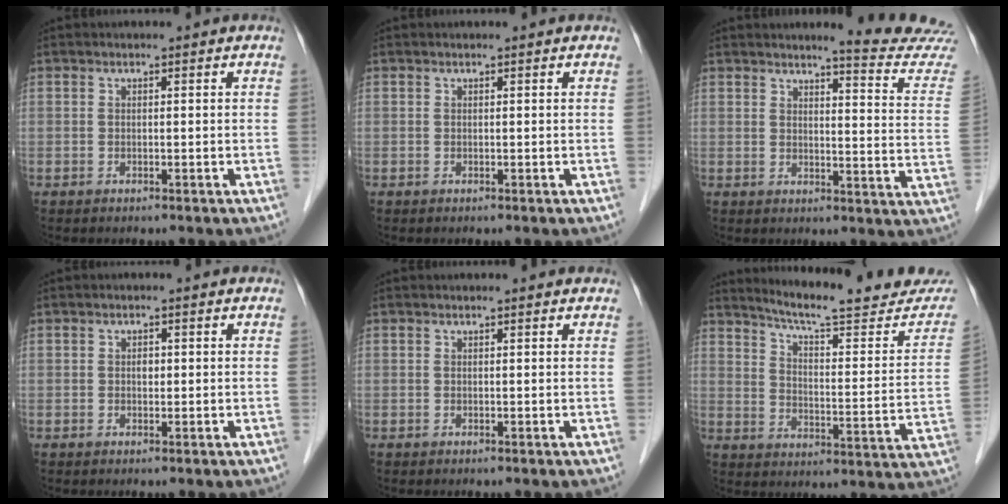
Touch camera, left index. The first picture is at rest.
{"total": 0.0}
{"total": 12.5, "force": [12.2, -1.4, 2.3], "torque": [-0.021, -0.110, 0.120]}
{"total": 1.0, "force": [0.0, 0.7, 0.7], "torque": [-0.011, -0.001, -0.003]}
{"total": 1.0, "force": [1.0, 0.0, 0.2], "torque": [-0.011, 0.004, 0.009]}
{"total": 19.9, "force": [18.3, 1.8, 7.6], "torque": [-0.105, -0.064, 0.233]}